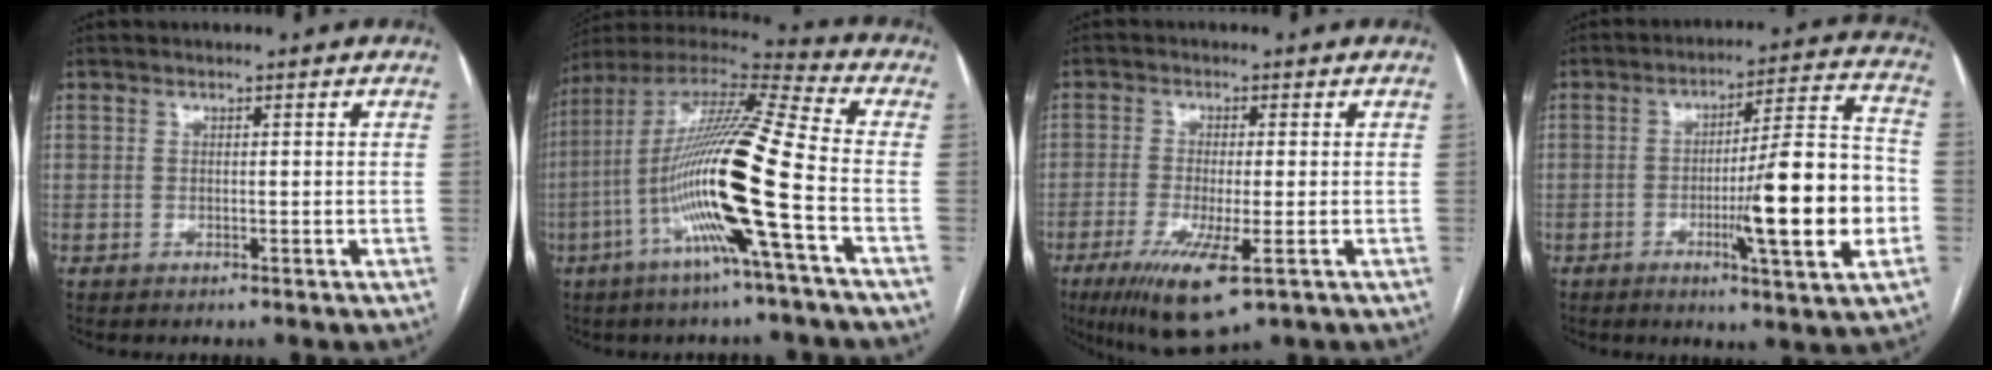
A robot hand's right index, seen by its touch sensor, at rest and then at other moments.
{"total": 19.8, "force": [-5.6, -0.6, 19.0], "torque": [-0.371, -0.005, -0.118]}
{"total": 9.8, "force": [-4.6, 1.6, 8.4], "torque": [-0.155, -0.029, -0.074]}
{"total": 16.8, "force": [-3.9, 0.7, 16.4], "torque": [-0.243, 0.002, -0.058]}